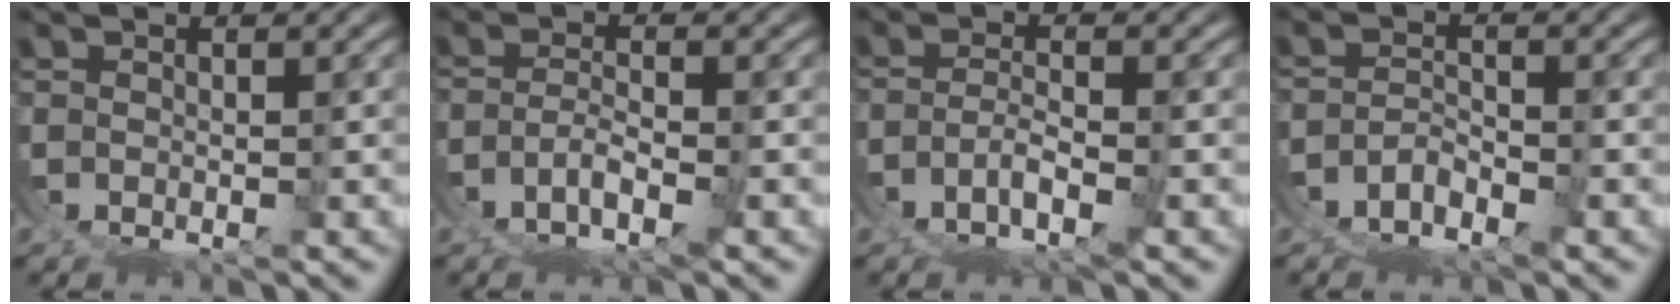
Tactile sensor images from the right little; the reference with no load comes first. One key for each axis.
{"total": 3.5, "fx": -2.6, "fy": -0.1, "fz": 2.3, "tx": -0.028, "ty": -0.008, "tz": -0.040}
{"total": 3.4, "fx": -2.5, "fy": -0.4, "fz": 2.3, "tx": -0.028, "ty": -0.010, "tz": -0.037}
{"total": 5.1, "fx": -3.6, "fy": 3.2, "fz": 1.8, "tx": -0.038, "ty": -0.012, "tz": -0.064}